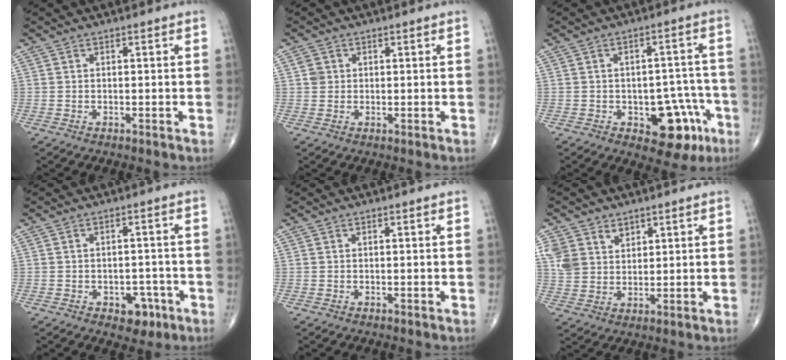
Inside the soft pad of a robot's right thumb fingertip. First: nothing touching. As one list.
[{"total": 1.7, "force": [0.4, 1.6, 0.6], "torque": [-0.003, 0.000, 0.007]}, {"total": 10.9, "force": [-4.7, 6.2, 7.7], "torque": [-0.048, 0.038, -0.051]}, {"total": 5.0, "force": [-2.4, 3.3, 2.8], "torque": [-0.009, 0.017, -0.027]}, {"total": 0.0}, {"total": 7.3, "force": [3.7, 5.6, 3.0], "torque": [-0.038, -0.017, 0.080]}]